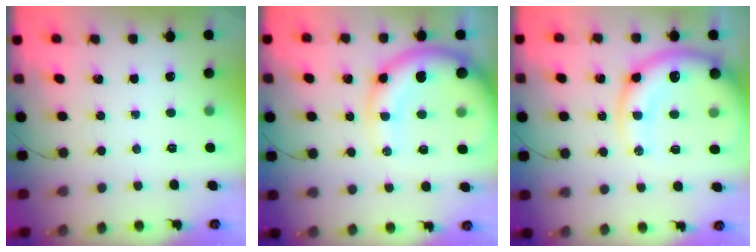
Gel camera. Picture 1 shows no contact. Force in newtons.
{"total": 14.9, "press": 14.5, "slide": 3.5}
{"total": 16.3, "press": 15.9, "slide": 3.7}